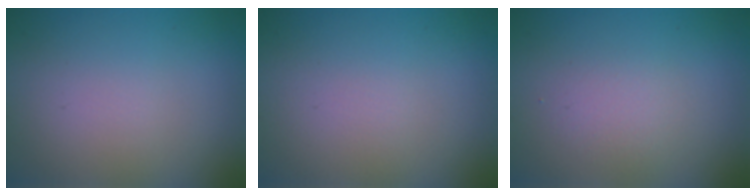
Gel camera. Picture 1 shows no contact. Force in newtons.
{"total": 0.0}
{"total": 1.6, "press": 1.6, "slide": 0.1}